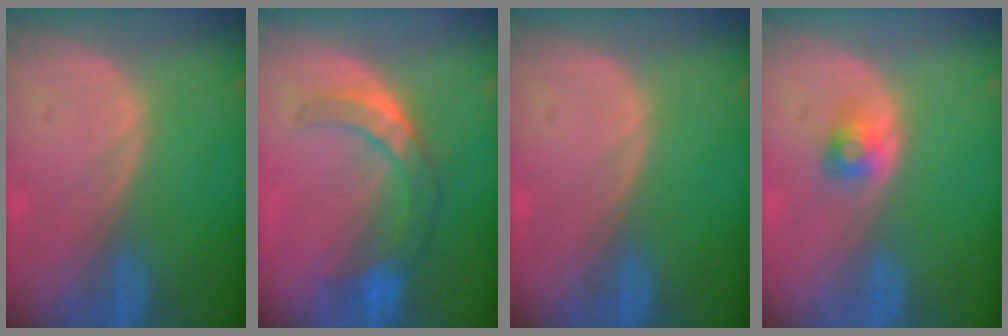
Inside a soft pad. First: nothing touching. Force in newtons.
{"total": 7.6, "press": 6.7, "slide": 3.6}
{"total": 0.0}
{"total": 2.6, "press": 2.4, "slide": 1.0}